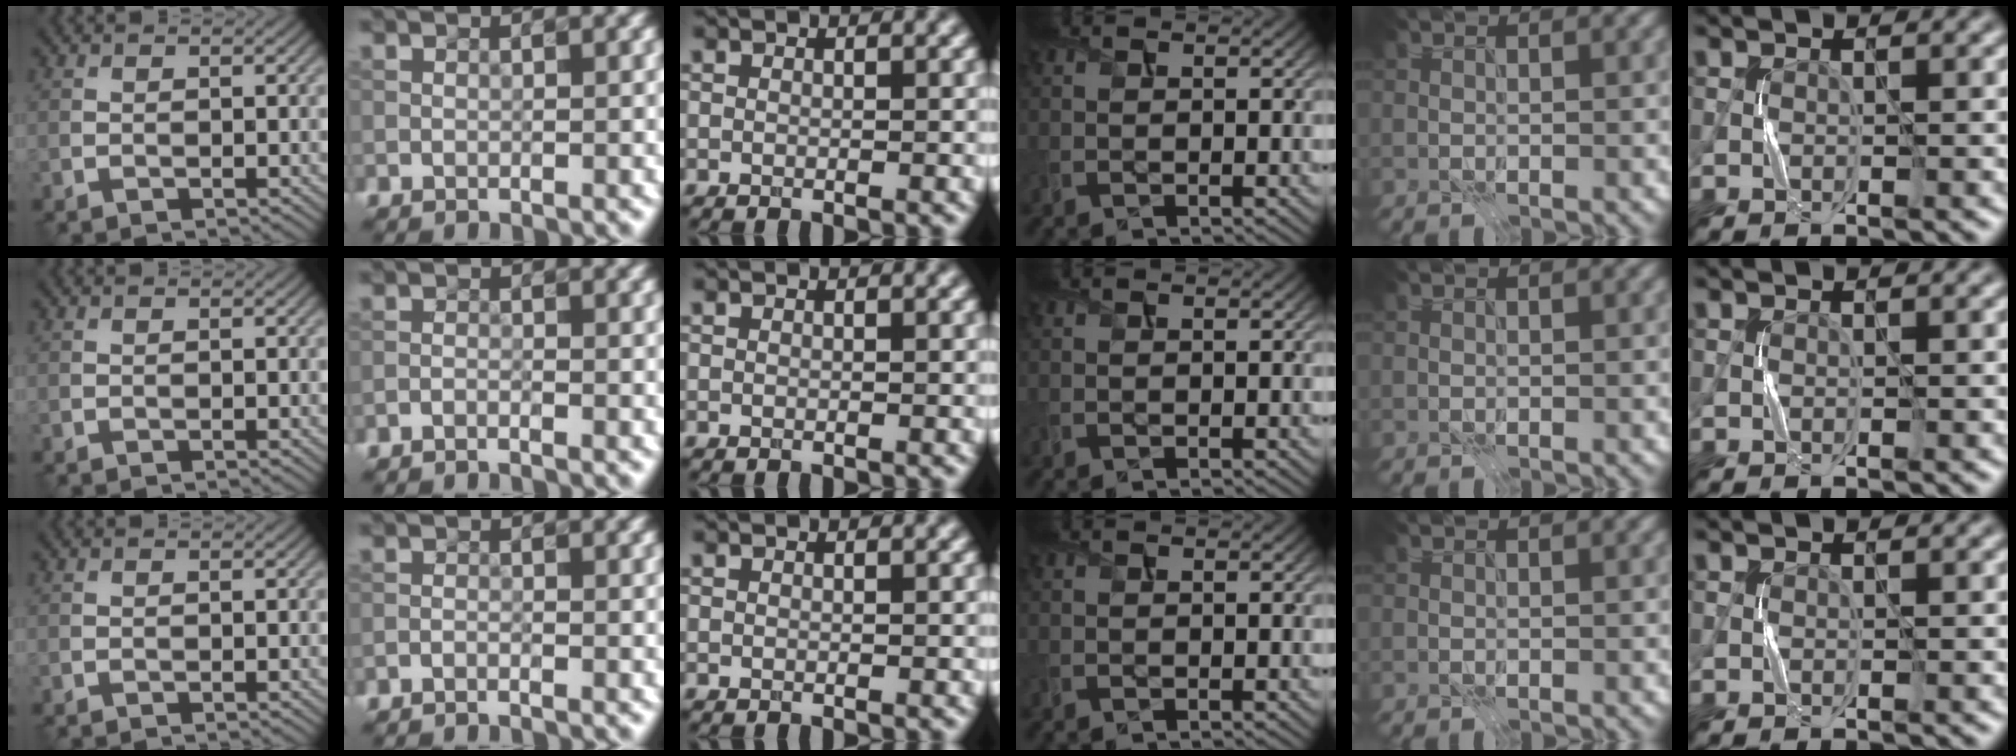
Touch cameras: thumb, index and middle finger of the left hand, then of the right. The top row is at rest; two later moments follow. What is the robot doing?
{"motion": "press", "object": "sticky note"}